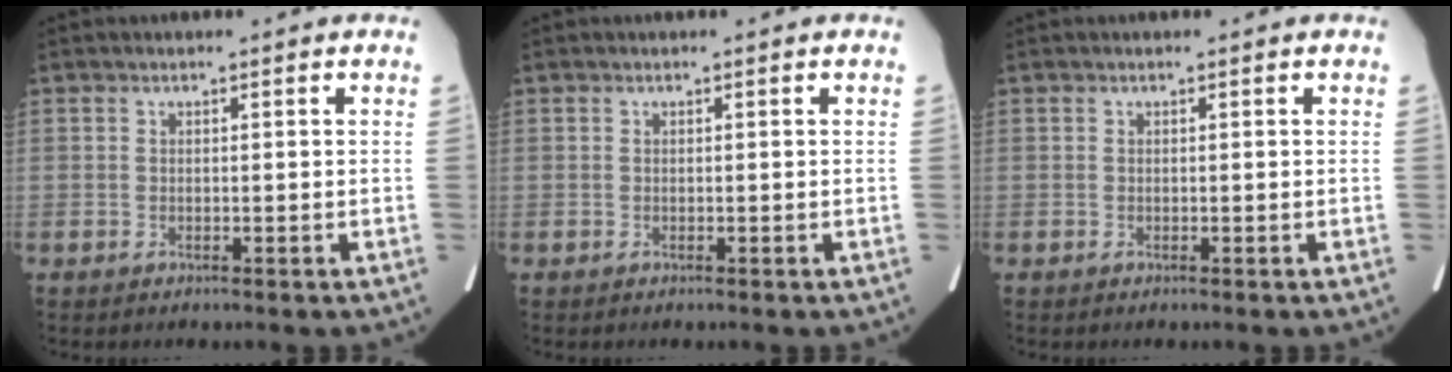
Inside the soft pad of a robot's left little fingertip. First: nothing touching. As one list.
[{"total": 0.0}, {"total": 0.0}]